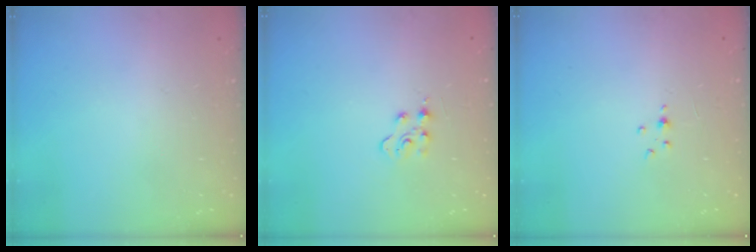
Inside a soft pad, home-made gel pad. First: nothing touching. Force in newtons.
{"total": 3.3, "press": 3.3, "slide": 0.3}
{"total": 1.5, "press": 1.5, "slide": 0.2}